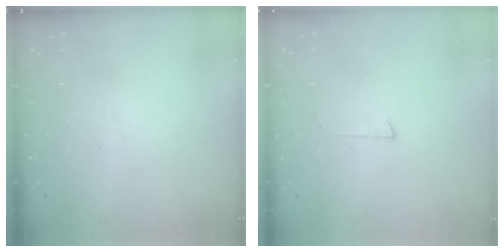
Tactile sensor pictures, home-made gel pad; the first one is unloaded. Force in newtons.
{"total": 3.0, "press": 3.0, "slide": 0.3}